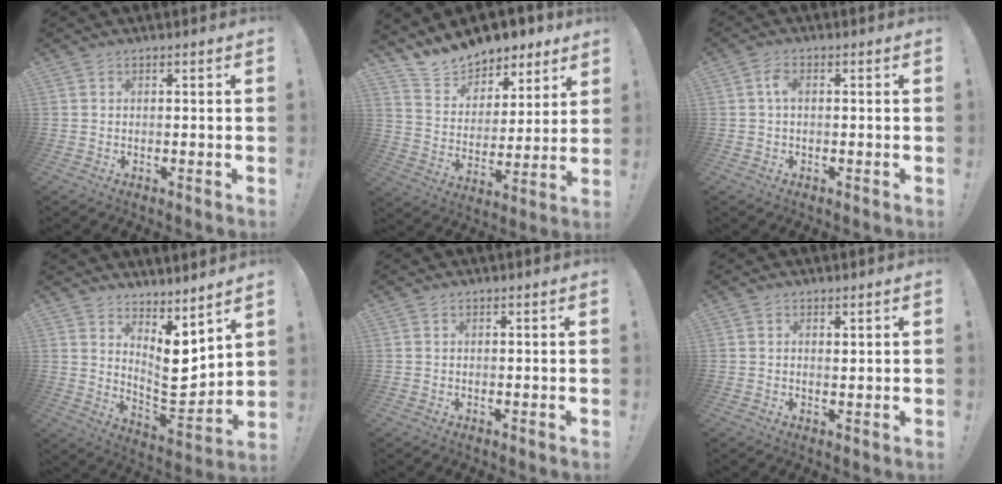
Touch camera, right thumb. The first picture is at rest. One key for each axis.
{"total": 11.5, "fx": 10.6, "fy": 4.1, "fz": 1.3, "tx": -0.048, "ty": -0.091, "tz": 0.195}
{"total": 3.1, "fx": 0.3, "fy": 1.7, "fz": 2.6, "tx": -0.045, "ty": 0.008, "tz": 0.004}
{"total": 9.4, "fx": 4.9, "fy": 4.1, "fz": 6.9, "tx": -0.077, "ty": -0.065, "tz": 0.090}
{"total": 0.0}
{"total": 1.4, "fx": 1.4, "fy": 0.4, "fz": 0.0, "tx": 0.014, "ty": -0.005, "tz": 0.022}